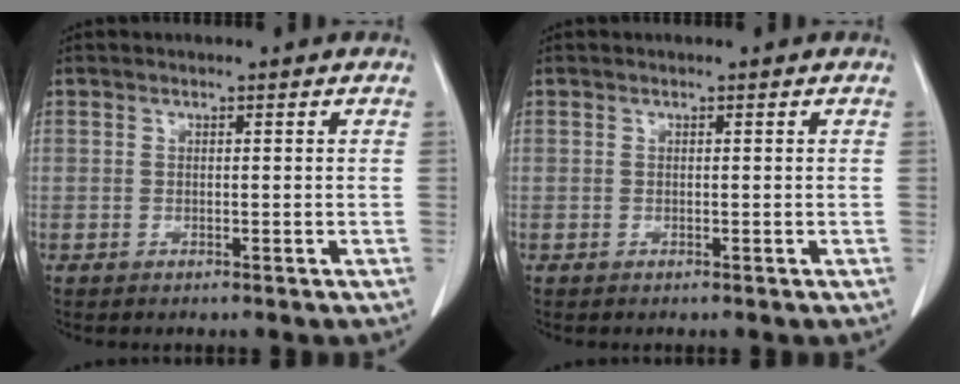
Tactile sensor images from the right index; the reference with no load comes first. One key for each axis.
{"total": 0.0}